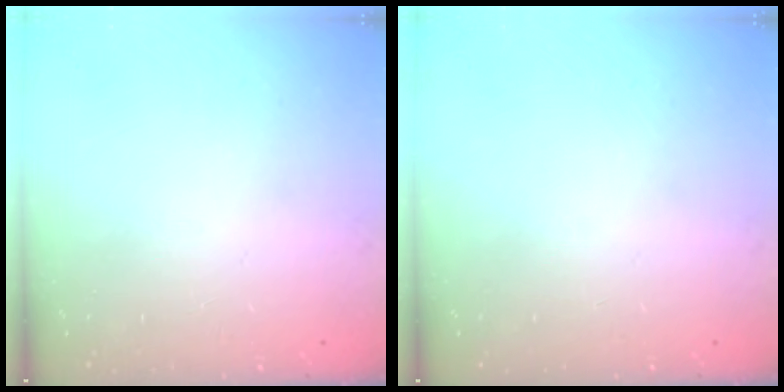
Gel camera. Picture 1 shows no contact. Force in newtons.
{"total": 0.0}